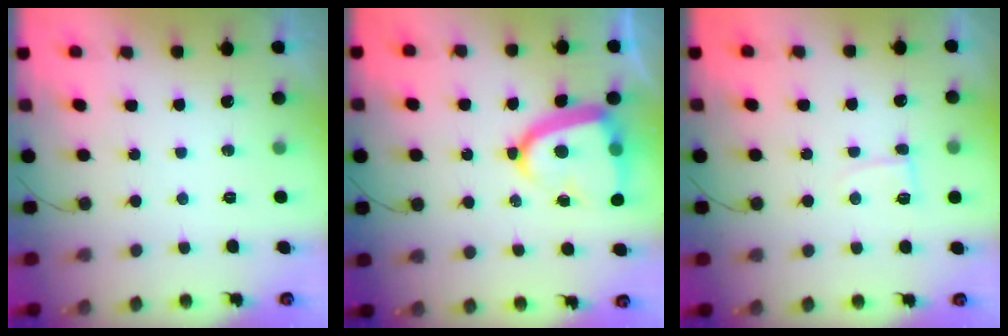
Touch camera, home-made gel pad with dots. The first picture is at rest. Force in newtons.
{"total": 14.9, "press": 14.8, "slide": 1.6}
{"total": 3.4, "press": 3.4, "slide": 0.4}